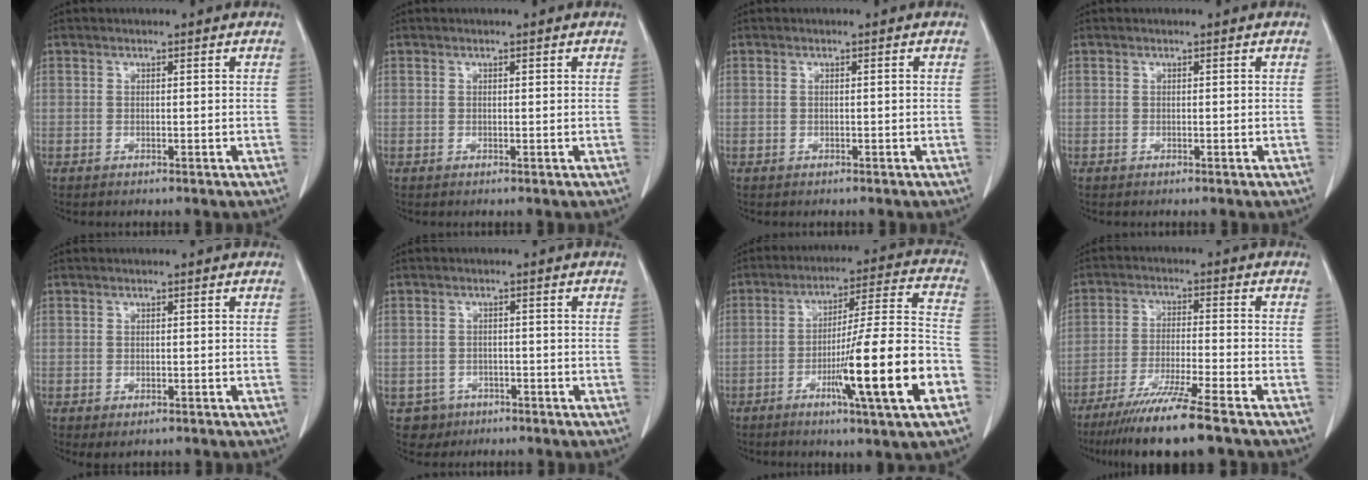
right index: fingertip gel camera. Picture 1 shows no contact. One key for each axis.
{"total": 0.0}
{"total": 0.5, "fx": 0.0, "fy": 0.0, "fz": 0.5, "tx": -0.013, "ty": 0.002, "tz": 0.003}
{"total": 0.0}
{"total": 1.4, "fx": -0.7, "fy": 0.8, "fz": 0.9, "tx": -0.011, "ty": -0.002, "tz": -0.001}
{"total": 3.6, "fx": -1.7, "fy": 3.2, "fz": -0.2, "tx": 0.007, "ty": 0.013, "tz": -0.023}
{"total": 15.4, "fx": -5.6, "fy": -0.4, "fz": 14.4, "tx": -0.234, "ty": -0.008, "tz": -0.089}
{"total": 11.2, "fx": -8.4, "fy": -0.9, "fz": 7.4, "tx": -0.126, "ty": -0.036, "tz": -0.143}